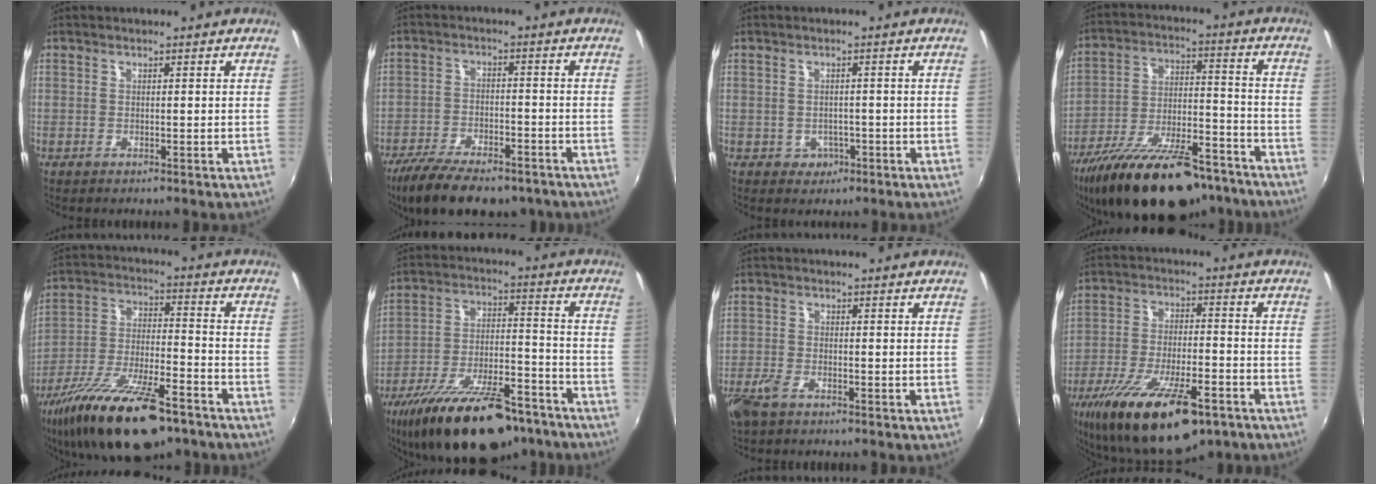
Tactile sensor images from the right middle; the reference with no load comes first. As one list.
[{"total": 16.3, "force": [-12.2, 6.0, 8.9], "torque": [-0.187, -0.038, -0.191]}, {"total": 2.8, "force": [-0.9, 2.6, 0.5], "torque": [-0.014, 0.001, -0.008]}, {"total": 25.5, "force": [-19.5, 8.9, 13.9], "torque": [-0.249, -0.026, -0.293]}, {"total": 21.4, "force": [-14.5, 6.9, 14.2], "torque": [-0.270, -0.043, -0.241]}, {"total": 25.1, "force": [-18.9, 9.0, 13.8], "torque": [-0.247, -0.021, -0.282]}, {"total": 4.6, "force": [-3.2, 2.0, 2.7], "torque": [-0.076, -0.007, -0.065]}, {"total": 21.9, "force": [-14.1, 7.5, 15.0], "torque": [-0.288, -0.045, -0.227]}]